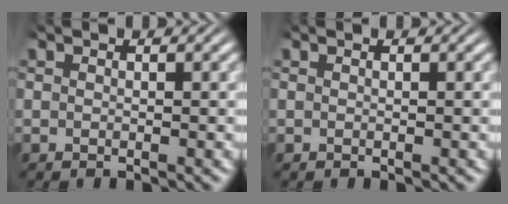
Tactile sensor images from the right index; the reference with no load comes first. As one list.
[{"total": 0.0}]